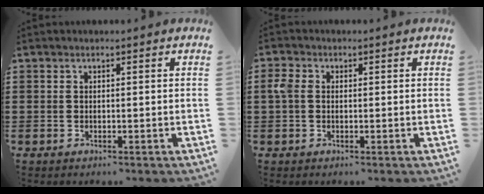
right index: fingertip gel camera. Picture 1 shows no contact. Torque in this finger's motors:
{"motor_torque": [0.53, -0.32, 0.14, 0.07]}